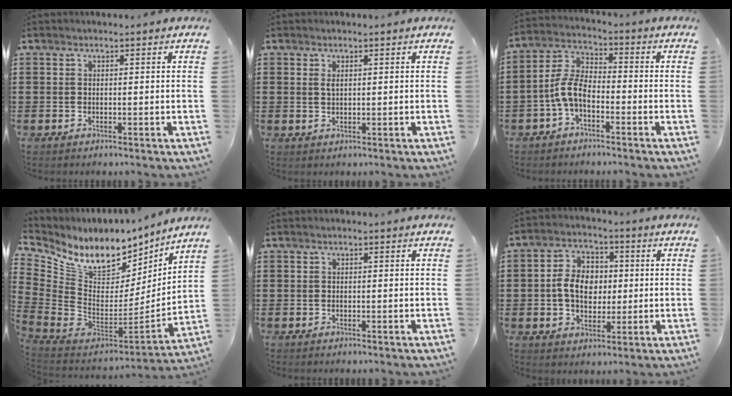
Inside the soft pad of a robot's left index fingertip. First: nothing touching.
{"total": 1.2, "force": [0.4, 0.5, 1.0], "torque": [-0.021, 0.003, 0.007]}
{"total": 6.4, "force": [-2.9, 3.0, 4.9], "torque": [-0.121, 0.002, -0.063]}
{"total": 9.9, "force": [6.6, 5.1, 5.3], "torque": [-0.121, -0.063, 0.115]}
{"total": 0.0}
{"total": 7.3, "force": [0.1, 5.3, 5.0], "torque": [-0.112, 0.011, -0.007]}